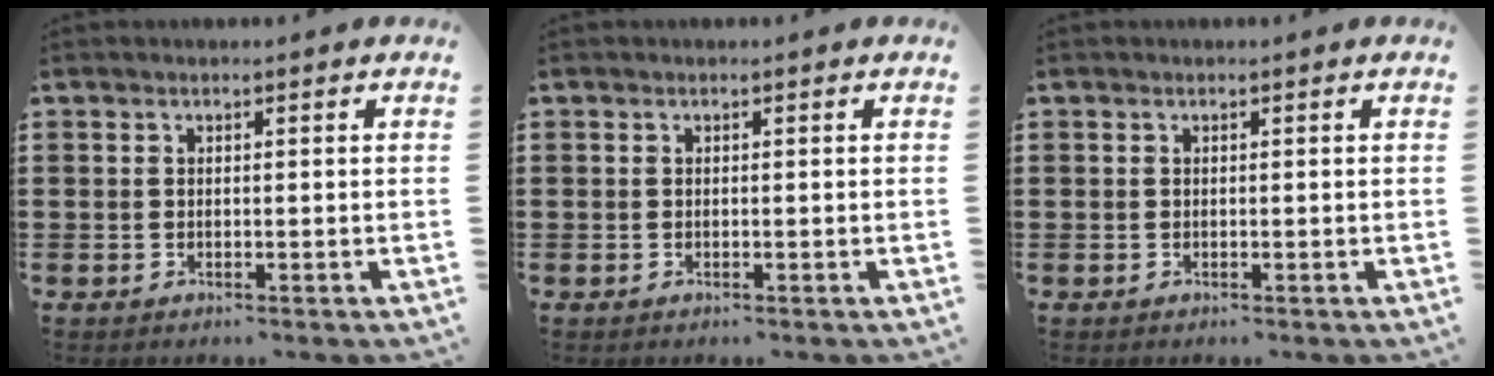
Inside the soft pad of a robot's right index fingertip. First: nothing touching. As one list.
[{"total": 0.0}, {"total": 0.0}]